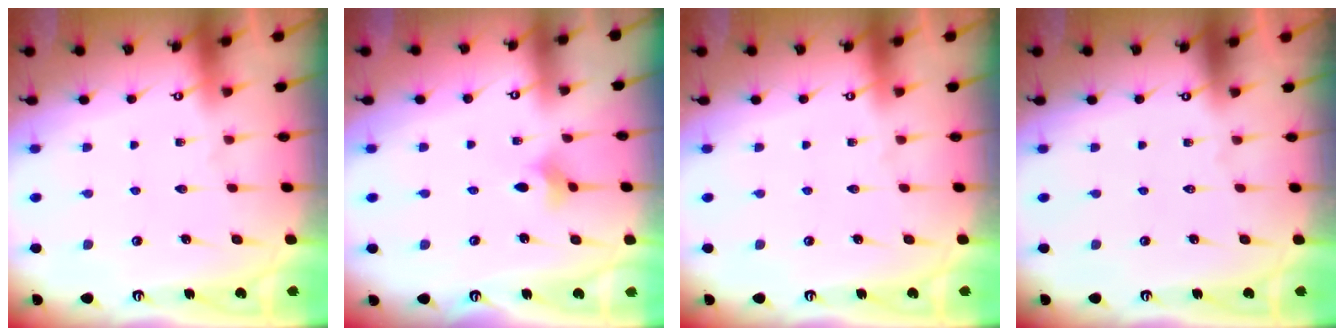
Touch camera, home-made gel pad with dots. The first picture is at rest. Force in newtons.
{"total": 3.0, "press": 2.9, "slide": 0.5}
{"total": 0.0}
{"total": 0.0}